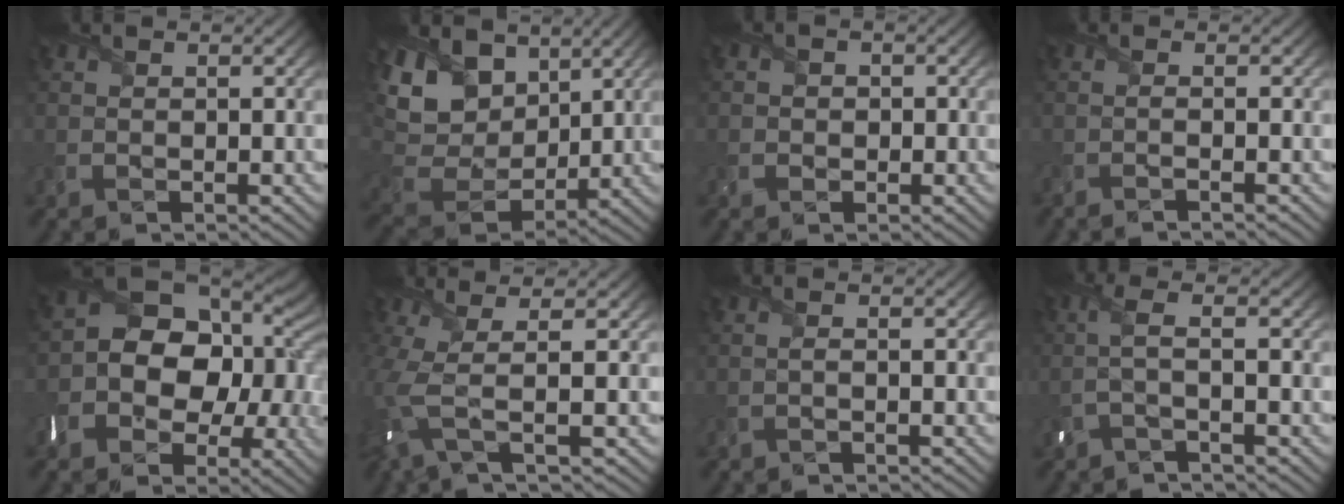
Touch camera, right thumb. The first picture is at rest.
{"total": 13.4, "force": [6.0, 9.2, 7.7], "torque": [-0.224, 0.028, 0.116]}
{"total": 2.3, "force": [-0.6, 2.2, 0.5], "torque": [-0.001, -0.002, -0.015]}
{"total": 1.7, "force": [-0.7, 0.4, 1.5], "torque": [-0.015, -0.007, -0.025]}
{"total": 14.7, "force": [-1.2, 11.3, 9.4], "torque": [-0.148, -0.023, -0.012]}
{"total": 7.0, "force": [-0.4, 1.3, 6.8], "torque": [-0.134, 0.001, -0.022]}
{"total": 0.9, "force": [-0.4, 0.1, 0.8], "torque": [-0.013, -0.004, -0.012]}
{"total": 3.2, "force": [-0.7, 0.6, 3.1], "torque": [-0.060, 0.001, -0.031]}